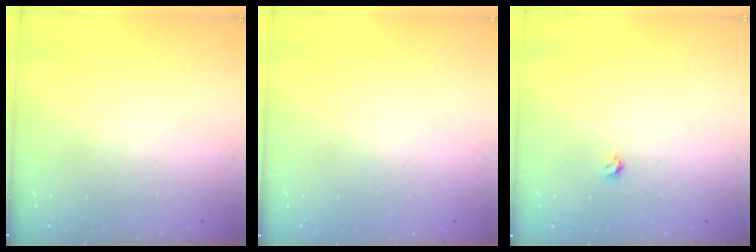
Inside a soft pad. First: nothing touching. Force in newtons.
{"total": 0.7, "press": 0.7, "slide": 0.3}
{"total": 3.2, "press": 3.2, "slide": 0.3}